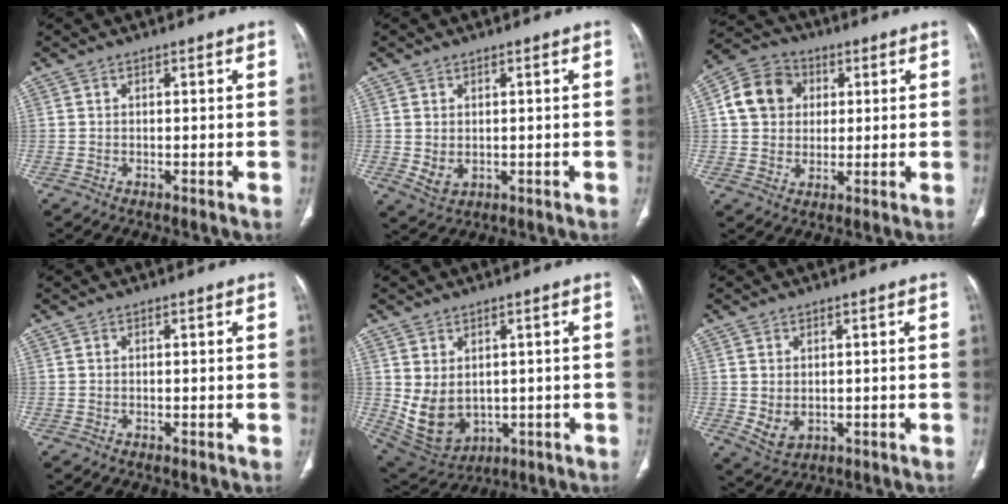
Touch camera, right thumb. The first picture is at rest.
{"total": 3.4, "force": [0.1, 2.5, 2.2], "torque": [-0.039, -0.008, 0.016]}
{"total": 10.9, "force": [2.3, 9.3, 5.2], "torque": [-0.077, 0.007, 0.030]}
{"total": 0.0}
{"total": 10.2, "force": [0.2, 7.6, 6.8], "torque": [-0.111, -0.009, 0.041]}
{"total": 4.3, "force": [0.0, 3.1, 2.9], "torque": [-0.049, -0.009, 0.018]}